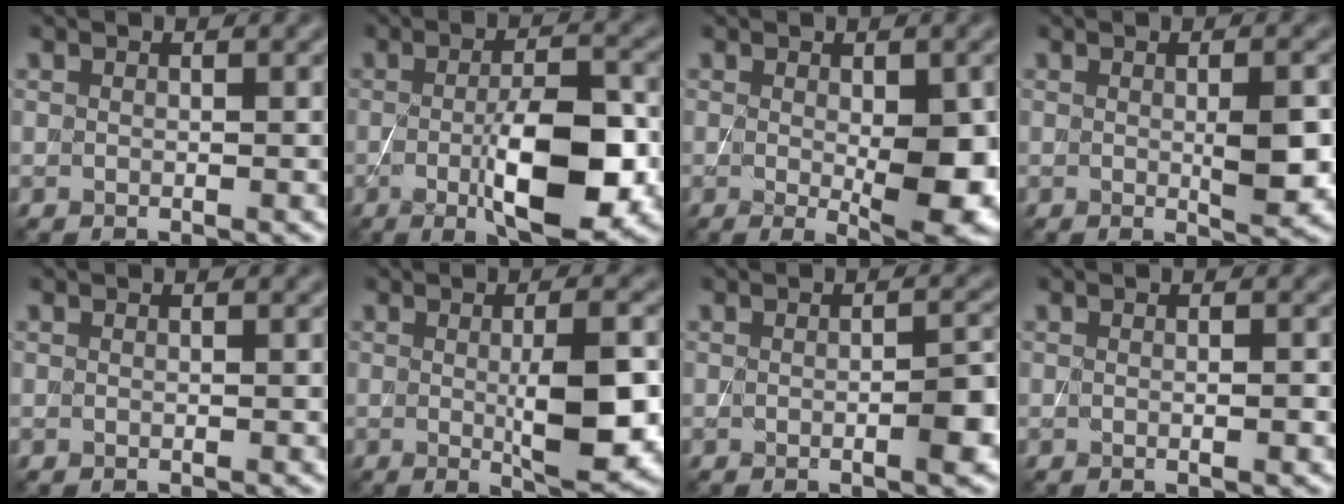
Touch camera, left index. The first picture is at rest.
{"total": 8.1, "force": [-1.7, 2.4, 7.5], "torque": [-0.123, -0.006, -0.027]}
{"total": 5.9, "force": [-0.5, 1.9, 5.6], "torque": [-0.084, -0.015, -0.001]}
{"total": 2.9, "force": [0.0, 0.5, 2.8], "torque": [-0.043, -0.004, 0.001]}
{"total": 0.0}
{"total": 5.7, "force": [-0.2, 1.1, 5.6], "torque": [-0.085, -0.004, 0.000]}
{"total": 3.0, "force": [-0.6, 0.8, 2.9], "torque": [-0.038, -0.001, -0.008]}
{"total": 1.0, "force": [-0.1, 0.3, 0.9], "torque": [-0.010, -0.003, -0.001]}